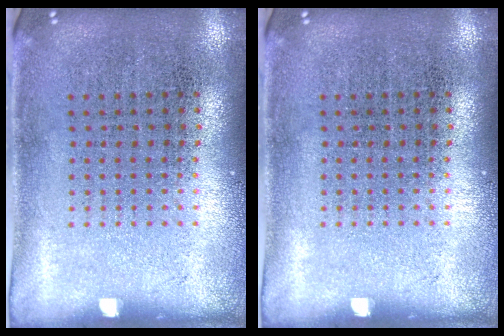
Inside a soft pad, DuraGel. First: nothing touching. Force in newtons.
{"total": 0.0}